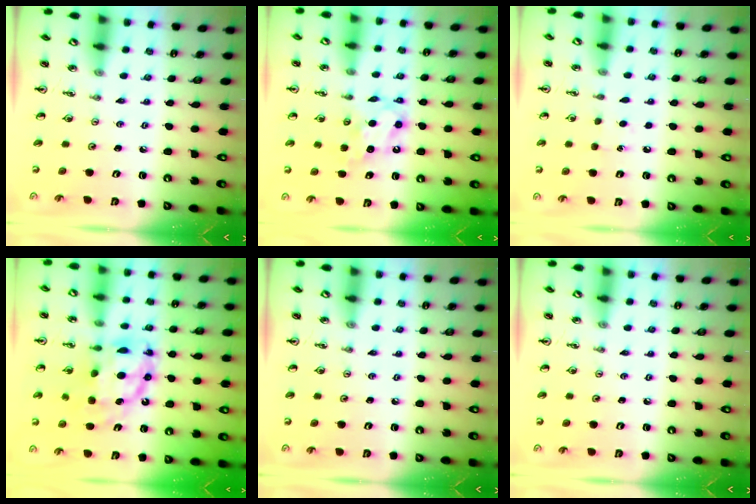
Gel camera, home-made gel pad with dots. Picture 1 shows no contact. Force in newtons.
{"total": 6.5, "press": 6.5, "slide": 0.2}
{"total": 4.3, "press": 4.2, "slide": 0.6}
{"total": 12.3, "press": 12.3, "slide": 1.1}
{"total": 0.0}
{"total": 0.0}